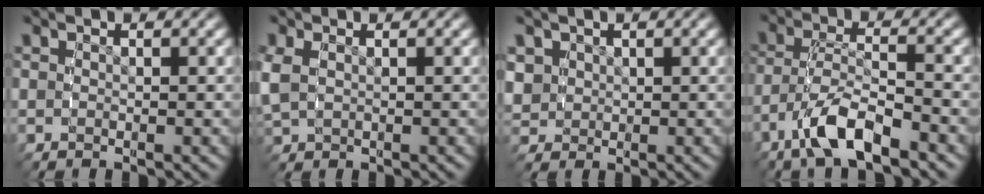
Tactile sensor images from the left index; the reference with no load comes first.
{"total": 1.8, "force": [0.4, 1.2, 1.2], "torque": [-0.043, -0.004, 0.020]}
{"total": 3.2, "force": [0.7, 2.8, 1.3], "torque": [-0.044, -0.011, 0.024]}
{"total": 4.0, "force": [-2.0, 1.3, 3.2], "torque": [-0.077, -0.014, -0.032]}